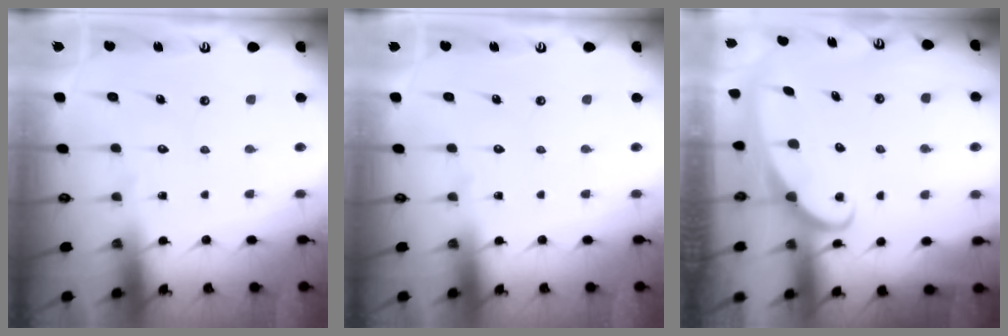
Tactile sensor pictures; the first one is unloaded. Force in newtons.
{"total": 0.0}
{"total": 2.4, "press": 2.4, "slide": 0.3}